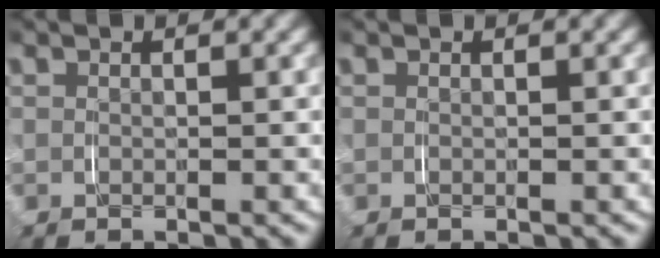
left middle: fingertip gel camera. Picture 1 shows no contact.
{"total": 0.0}